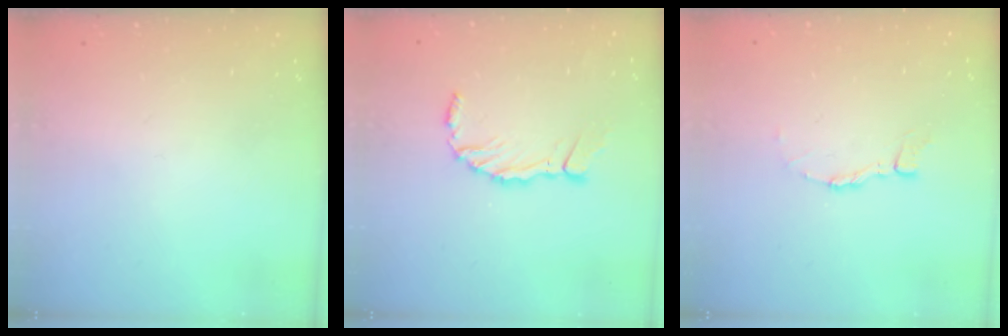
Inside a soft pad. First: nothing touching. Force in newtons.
{"total": 6.8, "press": 6.7, "slide": 1.2}
{"total": 4.4, "press": 4.4, "slide": 0.1}